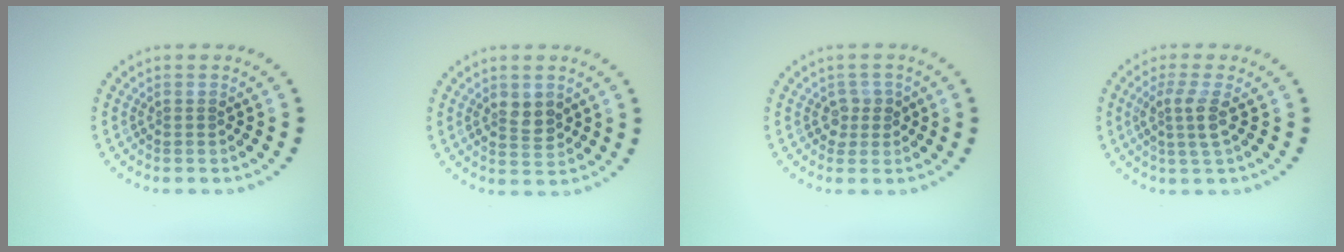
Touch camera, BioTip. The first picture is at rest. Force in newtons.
{"total": 2.4, "press": 2.3, "slide": 0.4}
{"total": 1.4, "press": 1.2, "slide": 0.7}
{"total": 2.5, "press": 2.0, "slide": 1.5}